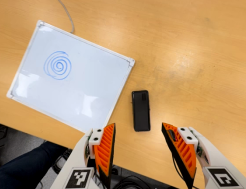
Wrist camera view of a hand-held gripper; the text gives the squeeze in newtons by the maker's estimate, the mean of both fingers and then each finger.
{"total": 0.0}